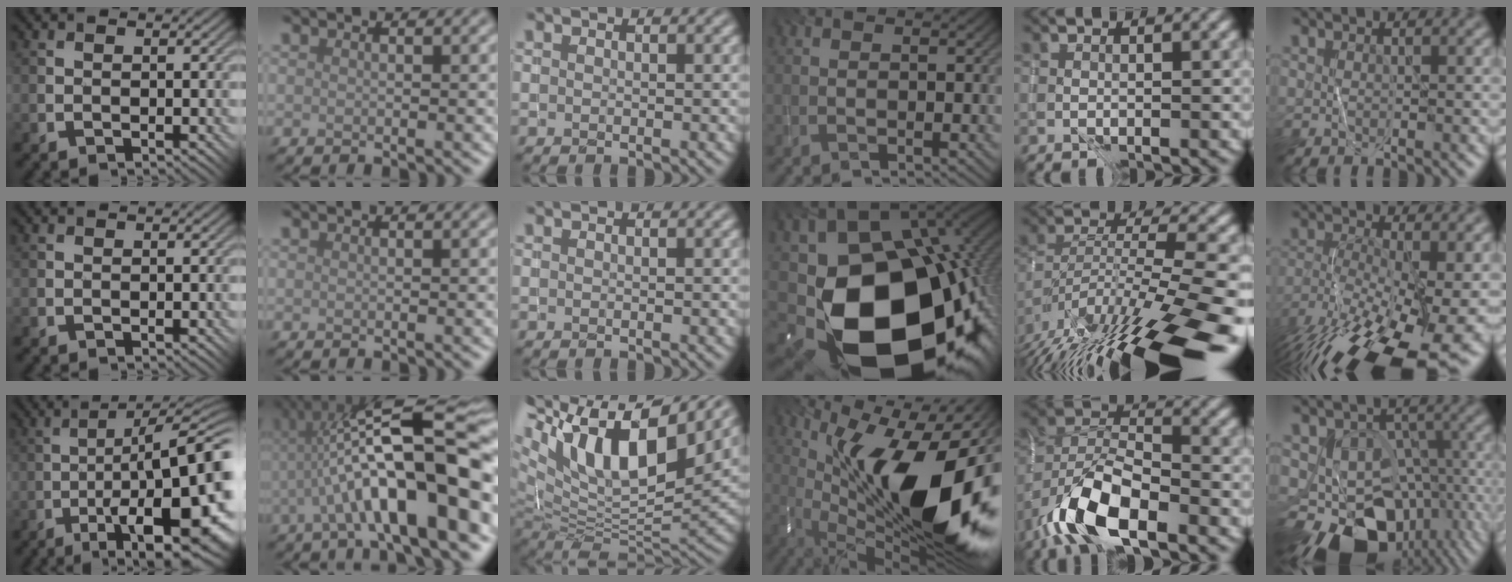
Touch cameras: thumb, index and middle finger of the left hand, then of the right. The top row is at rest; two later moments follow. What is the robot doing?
{"motion": "wrap", "object": "thread"}